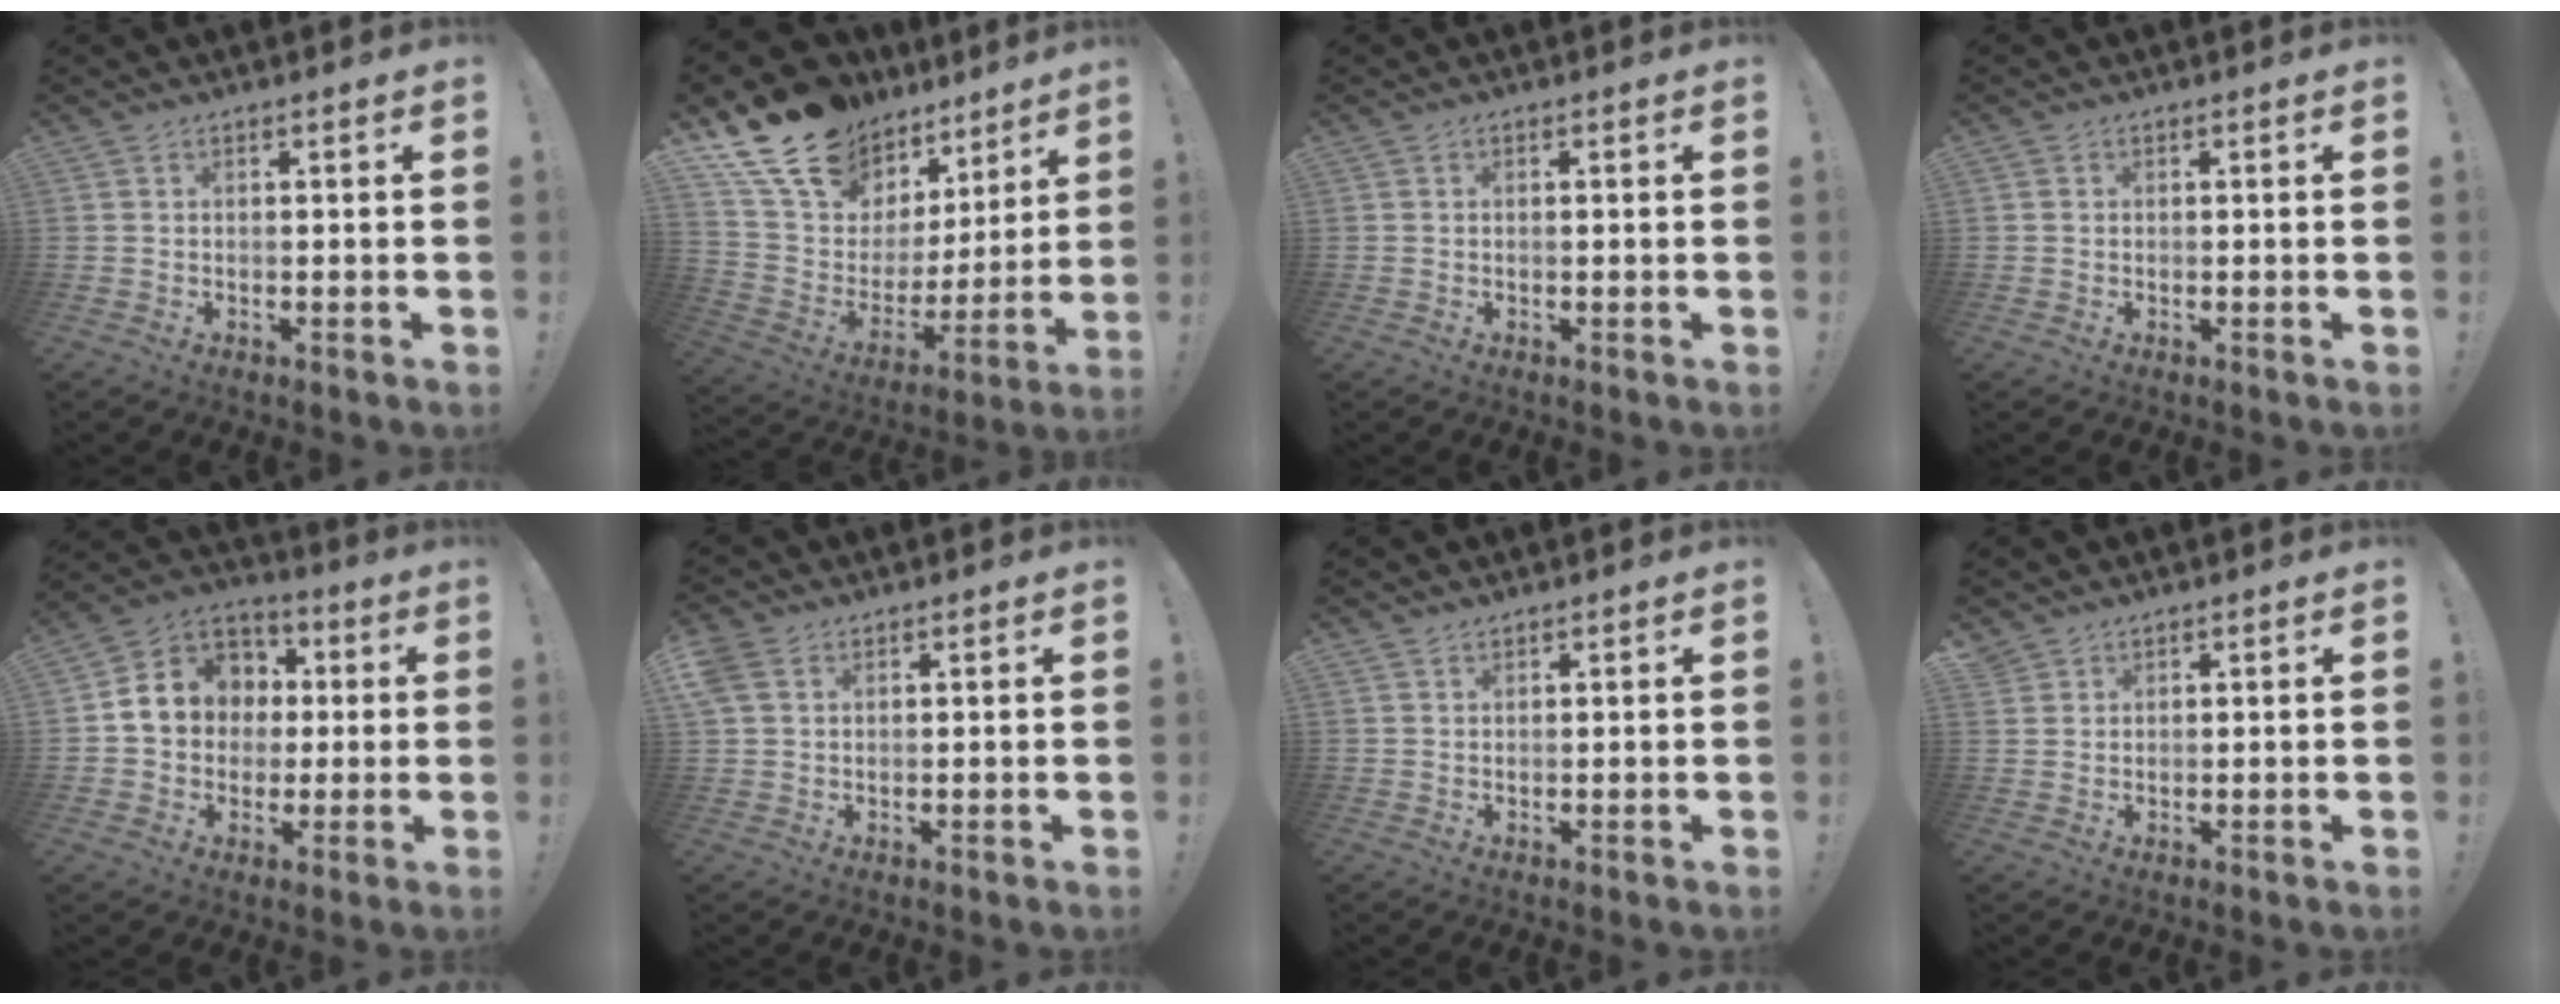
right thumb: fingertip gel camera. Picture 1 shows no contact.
{"total": 19.6, "force": [15.6, 10.1, 6.1], "torque": [-0.110, -0.112, 0.302]}
{"total": 0.0}
{"total": 0.7, "force": [0.1, 0.7, 0.0], "torque": [0.008, 0.001, 0.000]}
{"total": 12.0, "force": [1.2, 10.9, 4.9], "torque": [-0.057, 0.003, 0.033]}
{"total": 5.0, "force": [2.4, 3.6, 2.6], "torque": [-0.065, 0.003, 0.051]}
{"total": 1.3, "force": [1.1, 0.6, 0.2], "torque": [-0.001, -0.002, 0.020]}
{"total": 2.2, "force": [1.7, 1.3, 0.1], "torque": [-0.002, -0.009, 0.033]}